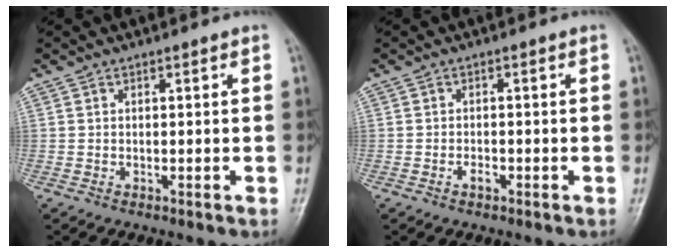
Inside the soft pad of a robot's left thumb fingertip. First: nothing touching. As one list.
[{"total": 1.9, "force": [-1.0, 1.1, 1.2], "torque": [-0.014, 0.012, -0.020]}]